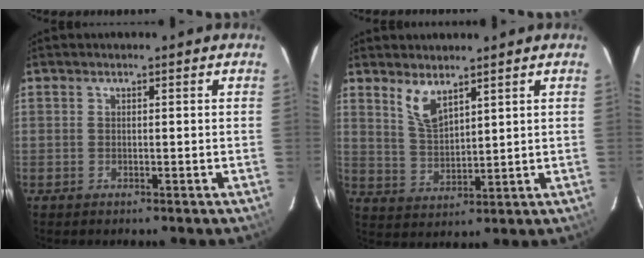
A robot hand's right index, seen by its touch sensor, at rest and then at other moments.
{"total": 5.7, "force": [4.0, 1.9, 3.6], "torque": [-0.068, -0.004, 0.086]}